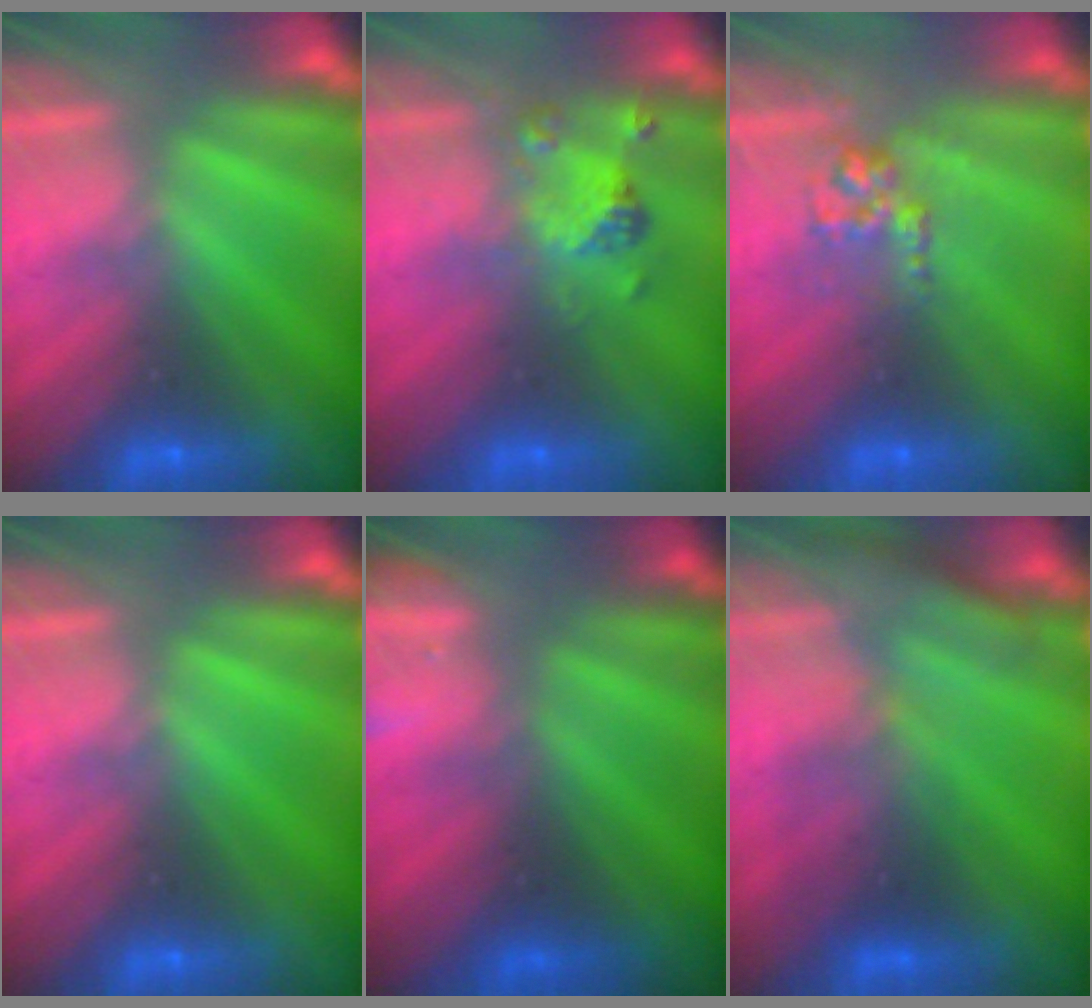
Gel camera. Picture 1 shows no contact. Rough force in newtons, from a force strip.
{"total": 2.4}
{"total": 2.7}
{"total": 0.0}
{"total": 6.5}
{"total": 2.7}